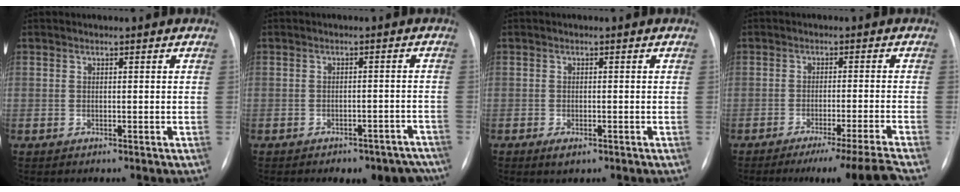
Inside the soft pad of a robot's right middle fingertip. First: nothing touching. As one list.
[{"total": 9.9, "force": [-8.6, 4.2, 2.7], "torque": [-0.009, 0.026, -0.092]}, {"total": 1.8, "force": [-1.0, 0.8, 1.2], "torque": [-0.019, 0.000, -0.010]}, {"total": 10.7, "force": [-9.2, -3.0, 4.5], "torque": [-0.036, -0.021, -0.137]}]